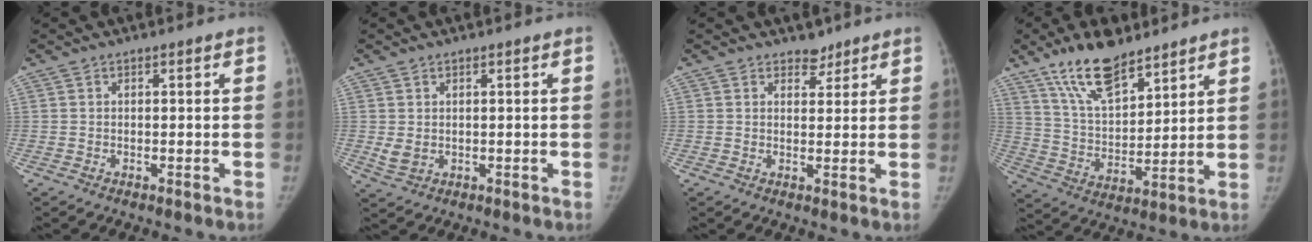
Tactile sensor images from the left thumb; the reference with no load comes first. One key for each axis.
{"total": 2.6, "fx": 0.4, "fy": 2.0, "fz": 1.6, "tx": -0.028, "ty": -0.010, "tz": 0.016}
{"total": 2.5, "fx": 2.0, "fy": 1.4, "fz": 0.3, "tx": 0.014, "ty": -0.014, "tz": 0.027}
{"total": 14.6, "fx": 10.4, "fy": 5.7, "fz": 8.4, "tx": -0.122, "ty": -0.056, "tz": 0.198}